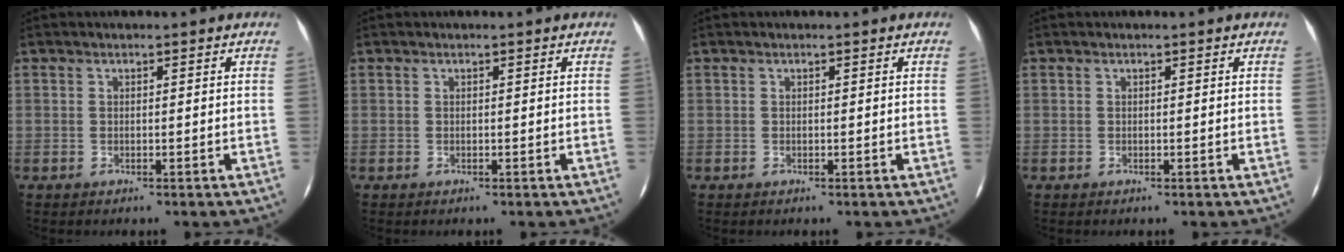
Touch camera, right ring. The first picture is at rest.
{"total": 0.0}
{"total": 0.0}
{"total": 0.0}